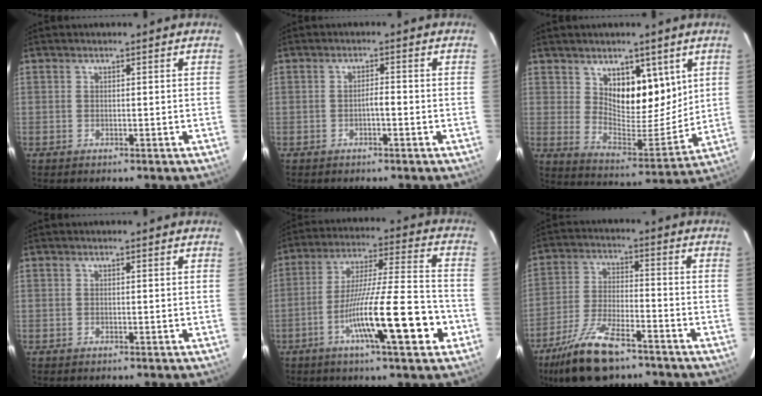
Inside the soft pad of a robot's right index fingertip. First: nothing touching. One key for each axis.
{"total": 1.6, "fx": -0.6, "fy": 0.3, "fz": 1.4, "tx": -0.022, "ty": 0.003, "tz": -0.011}
{"total": 11.4, "fx": 4.9, "fy": 5.3, "fz": 8.9, "tx": -0.131, "ty": -0.008, "tz": 0.094}
{"total": 0.0}
{"total": 16.9, "fx": -6.4, "fy": 1.0, "fz": 15.6, "tx": -0.265, "ty": -0.007, "tz": -0.107}
{"total": 12.1, "fx": -8.7, "fy": 3.1, "fz": 7.8, "tx": -0.157, "ty": -0.022, "tz": -0.159}